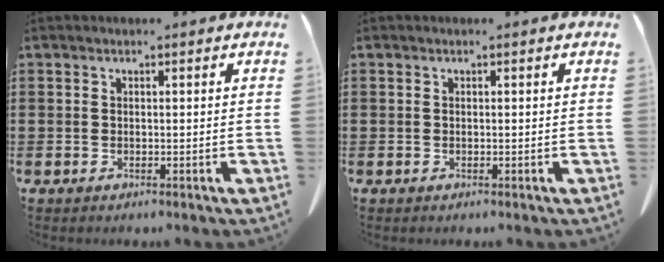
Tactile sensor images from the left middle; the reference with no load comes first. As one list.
[{"total": 0.0}]